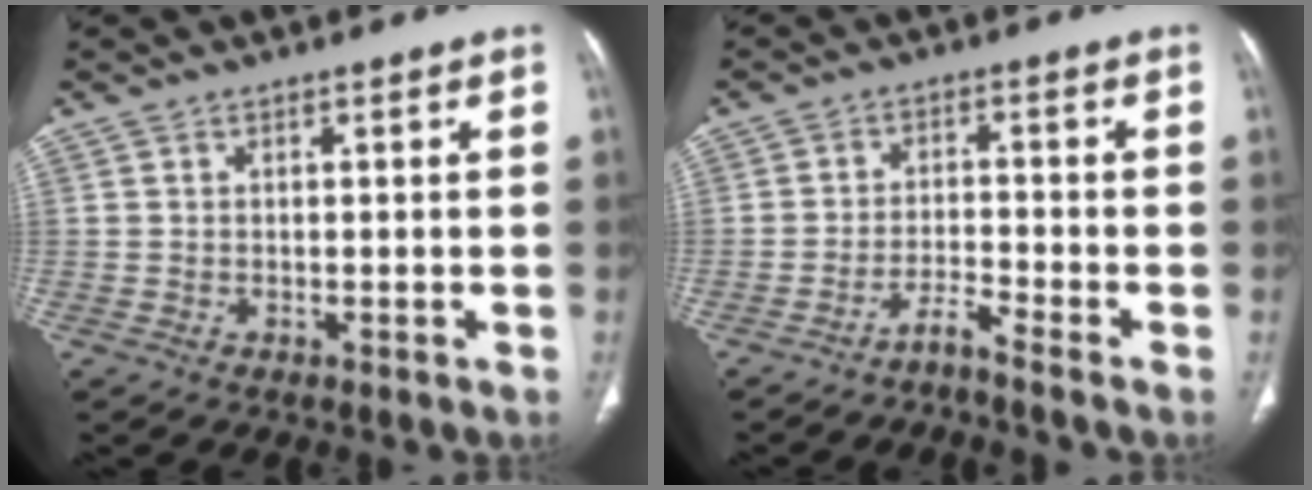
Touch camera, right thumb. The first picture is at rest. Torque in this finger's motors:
{"motor_torque": [-0.12, -0.12, 0.48, -0.32, -0.01]}